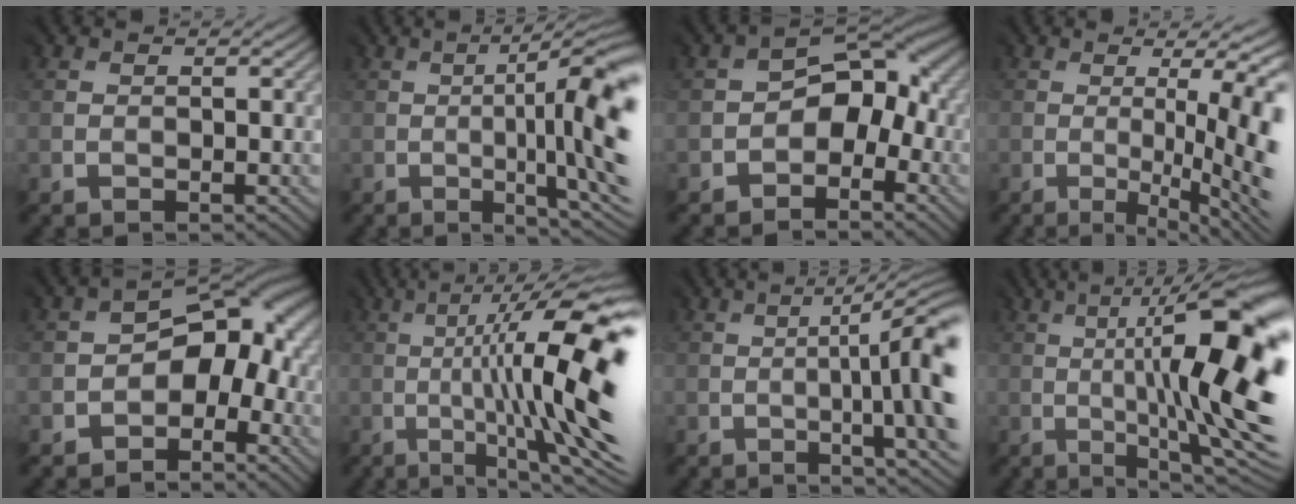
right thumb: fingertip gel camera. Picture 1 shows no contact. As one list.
[{"total": 11.1, "force": [-1.6, 1.8, 10.8], "torque": [-0.129, 0.004, -0.012]}, {"total": 6.2, "force": [-2.1, 4.4, 3.9], "torque": [-0.036, 0.003, -0.045]}, {"total": 11.2, "force": [-1.6, 2.8, 10.7], "torque": [-0.102, 0.006, -0.016]}, {"total": 7.2, "force": [-2.4, 4.8, 4.7], "torque": [-0.040, 0.004, -0.049]}, {"total": 15.9, "force": [-0.9, 3.5, 15.5], "torque": [-0.219, 0.019, 0.006]}, {"total": 11.3, "force": [-1.4, 2.3, 11.0], "torque": [-0.124, 0.003, -0.009]}, {"total": 16.4, "force": [-0.1, 4.0, 15.9], "torque": [-0.216, 0.025, 0.002]}]